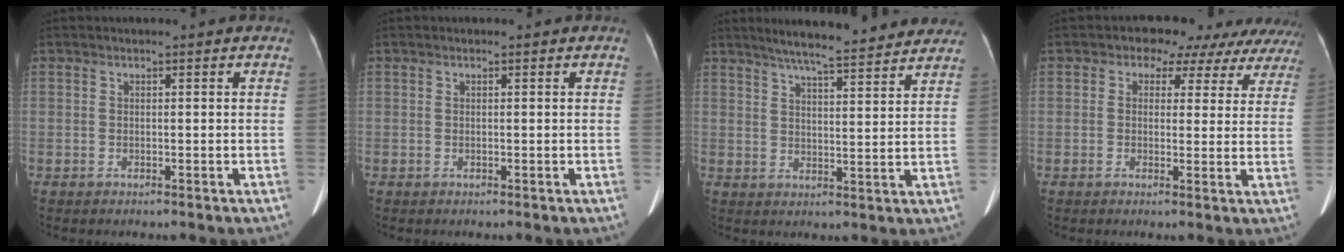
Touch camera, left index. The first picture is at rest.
{"total": 0.0}
{"total": 14.8, "force": [13.1, 1.2, 6.9], "torque": [-0.101, 0.016, 0.173]}
{"total": 9.7, "force": [7.5, 5.6, 2.4], "torque": [0.001, 0.016, 0.061]}